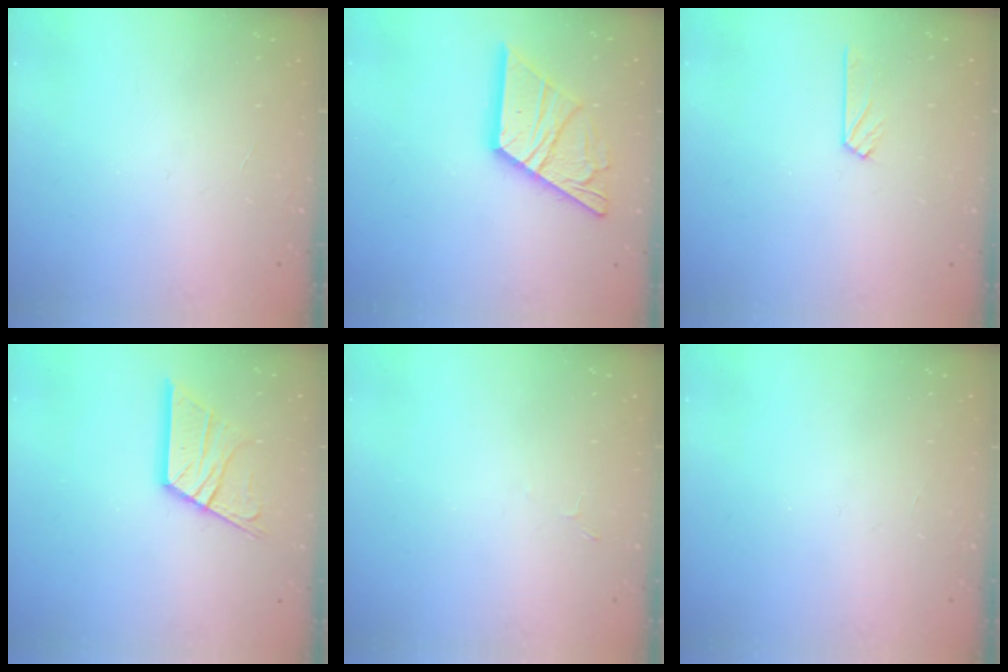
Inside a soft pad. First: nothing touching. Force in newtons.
{"total": 18.9, "press": 18.8, "slide": 1.8}
{"total": 3.0, "press": 3.0, "slide": 0.3}
{"total": 14.3, "press": 14.2, "slide": 1.4}
{"total": 1.9, "press": 1.9, "slide": 0.3}
{"total": 0.0}